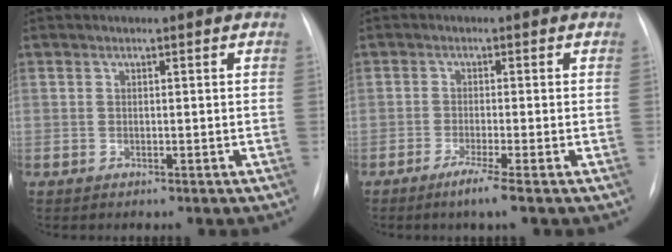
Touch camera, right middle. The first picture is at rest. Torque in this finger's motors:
{"motor_torque": [-0.19, -0.29, -0.01, 0.04]}